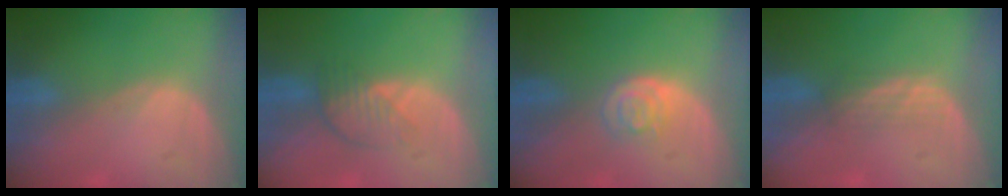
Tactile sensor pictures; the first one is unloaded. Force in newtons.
{"total": 3.9, "press": 3.6, "slide": 1.4}
{"total": 3.3, "press": 3.2, "slide": 0.6}
{"total": 2.3, "press": 2.2, "slide": 0.3}